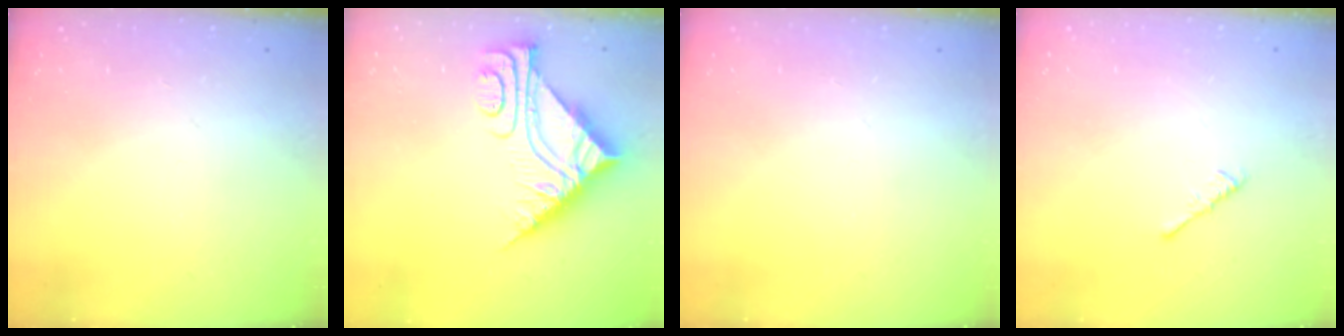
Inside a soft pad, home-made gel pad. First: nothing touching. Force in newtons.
{"total": 11.3, "press": 11.2, "slide": 1.2}
{"total": 0.0}
{"total": 1.1, "press": 1.0, "slide": 0.4}